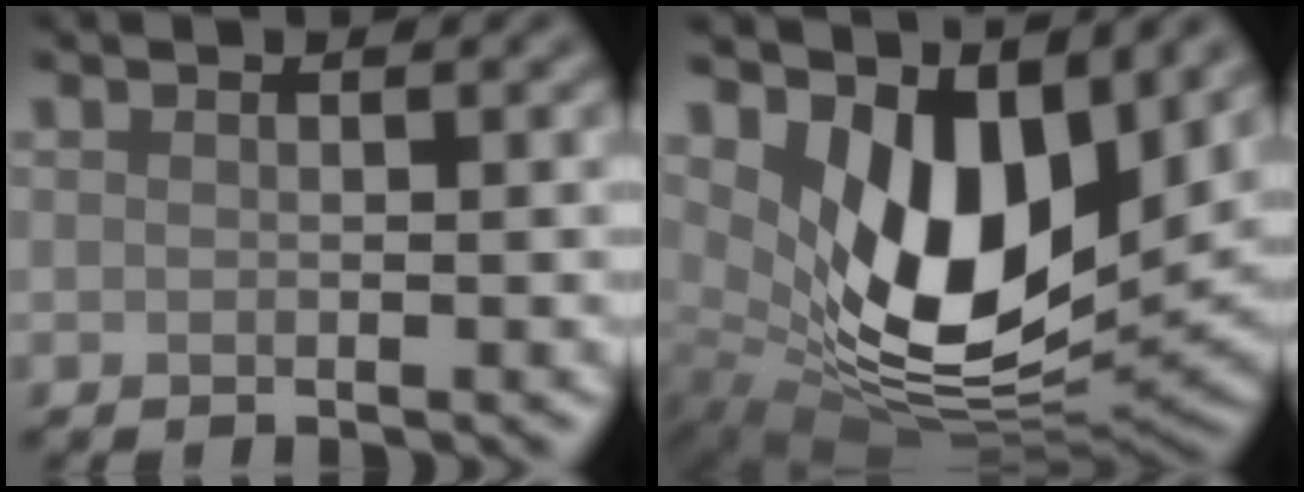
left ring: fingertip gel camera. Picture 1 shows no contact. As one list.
[{"total": 11.2, "force": [3.6, 6.1, 8.6], "torque": [-0.151, -0.029, 0.073]}]